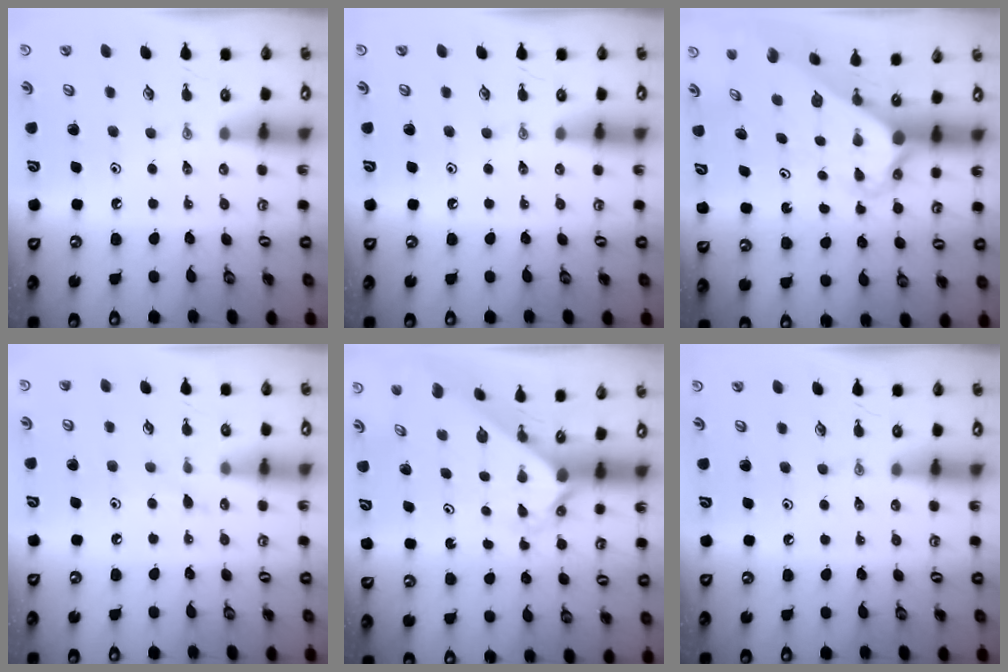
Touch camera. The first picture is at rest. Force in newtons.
{"total": 0.0}
{"total": 3.2, "press": 3.1, "slide": 0.2}
{"total": 6.6, "press": 6.6, "slide": 0.6}
{"total": 2.4, "press": 2.4, "slide": 0.2}
{"total": 0.0}